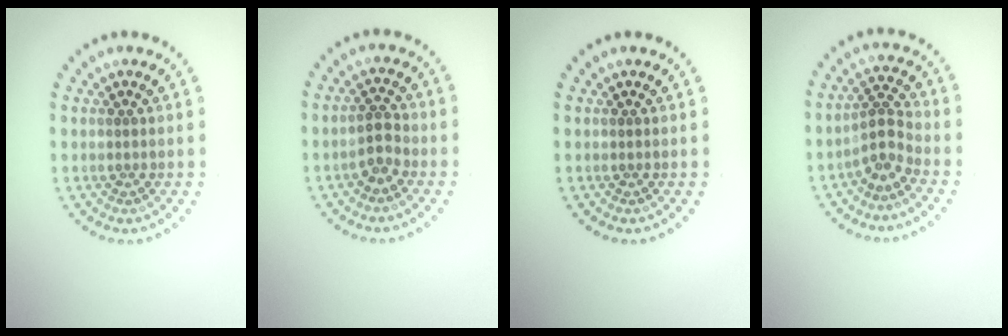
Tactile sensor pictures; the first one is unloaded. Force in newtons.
{"total": 2.1, "press": 2.0, "slide": 0.7}
{"total": 0.0}
{"total": 2.5, "press": 1.8, "slide": 1.8}